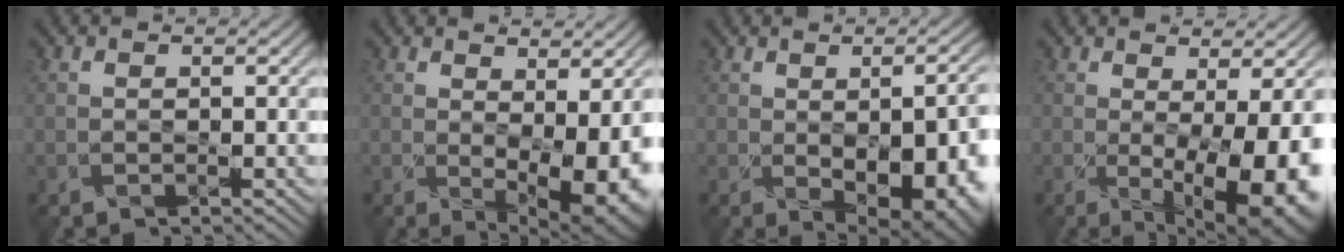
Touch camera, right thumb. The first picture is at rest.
{"total": 9.8, "force": [-1.6, 5.0, 8.2], "torque": [-0.115, -0.028, 0.010]}
{"total": 13.1, "force": [-3.8, 7.4, 10.2], "torque": [-0.096, -0.023, -0.016]}
{"total": 12.1, "force": [-3.0, 5.2, 10.5], "torque": [-0.148, -0.033, -0.018]}